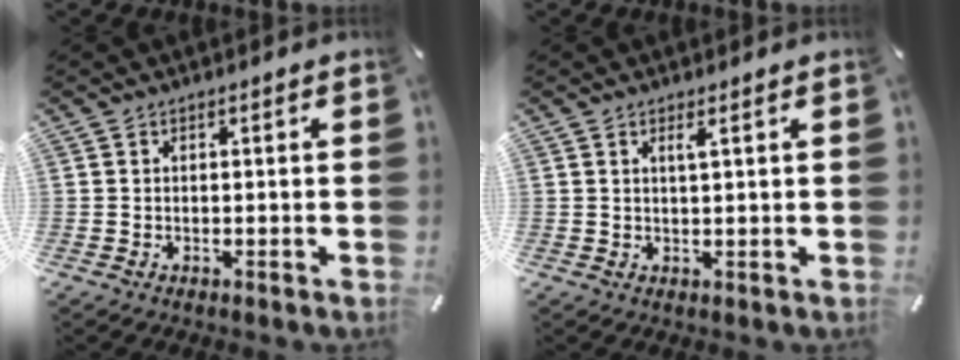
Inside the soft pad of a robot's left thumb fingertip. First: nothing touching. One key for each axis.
{"total": 1.9, "fx": 1.0, "fy": 0.0, "fz": 1.6, "tx": -0.033, "ty": -0.002, "tz": 0.017}